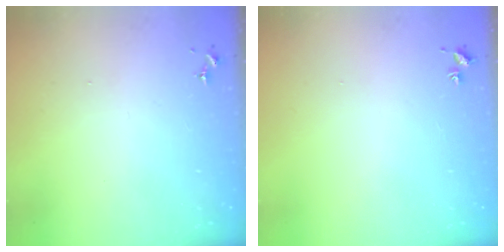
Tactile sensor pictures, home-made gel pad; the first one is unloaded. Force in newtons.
{"total": 1.8, "press": 1.8, "slide": 0.2}